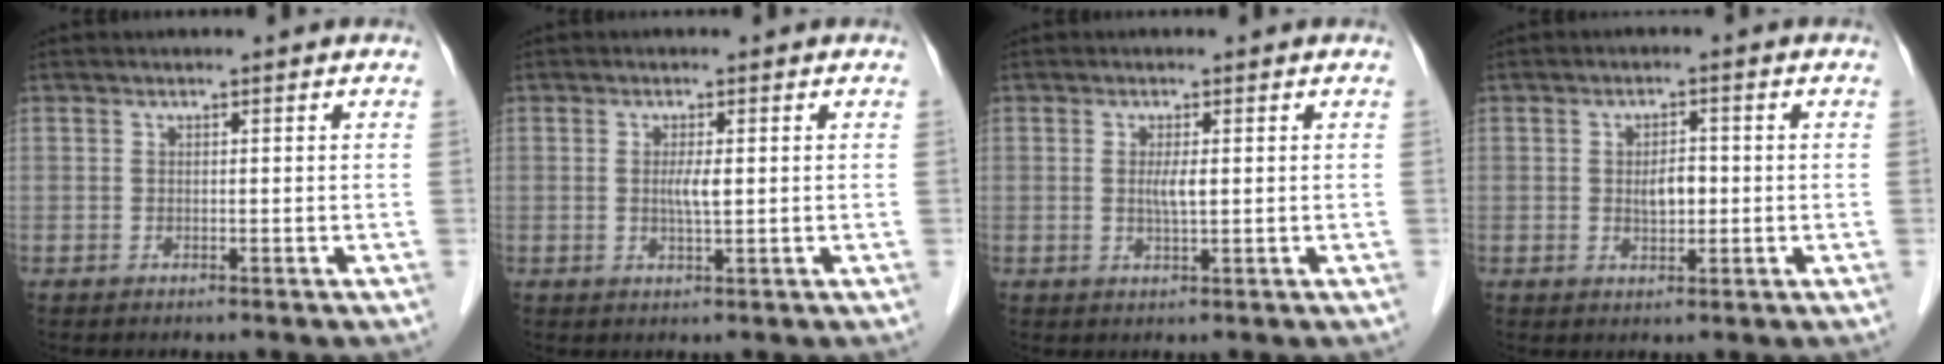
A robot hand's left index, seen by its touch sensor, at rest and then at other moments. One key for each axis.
{"total": 2.2, "fx": 0.2, "fy": 0.2, "fz": 2.2, "tx": -0.044, "ty": -0.002, "tz": 0.003}
{"total": 2.0, "fx": 0.2, "fy": 0.2, "fz": 2.0, "tx": -0.042, "ty": -0.002, "tz": 0.004}
{"total": 3.1, "fx": -0.1, "fy": 1.5, "fz": 2.7, "tx": -0.045, "ty": 0.002, "tz": 0.000}